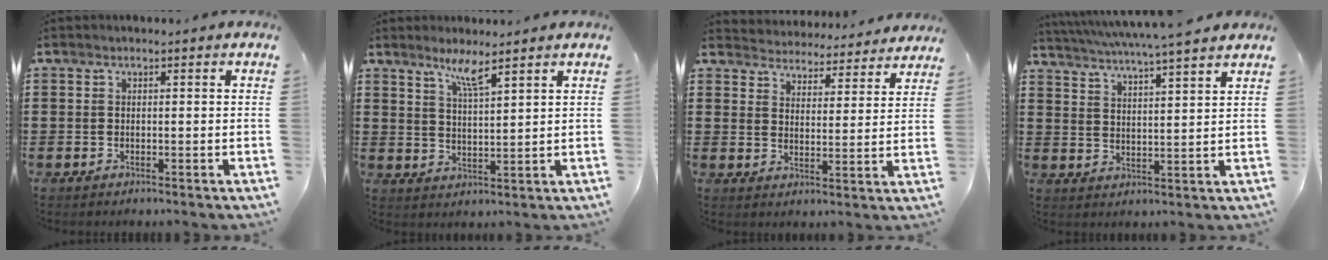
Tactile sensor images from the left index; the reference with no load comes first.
{"total": 4.4, "force": [3.5, 0.0, 2.6], "torque": [-0.063, -0.004, 0.061]}
{"total": 4.3, "force": [4.3, 0.0, -0.6], "torque": [-0.014, -0.034, 0.073]}
{"total": 4.8, "force": [4.4, -0.8, 1.7], "torque": [-0.049, -0.029, 0.074]}